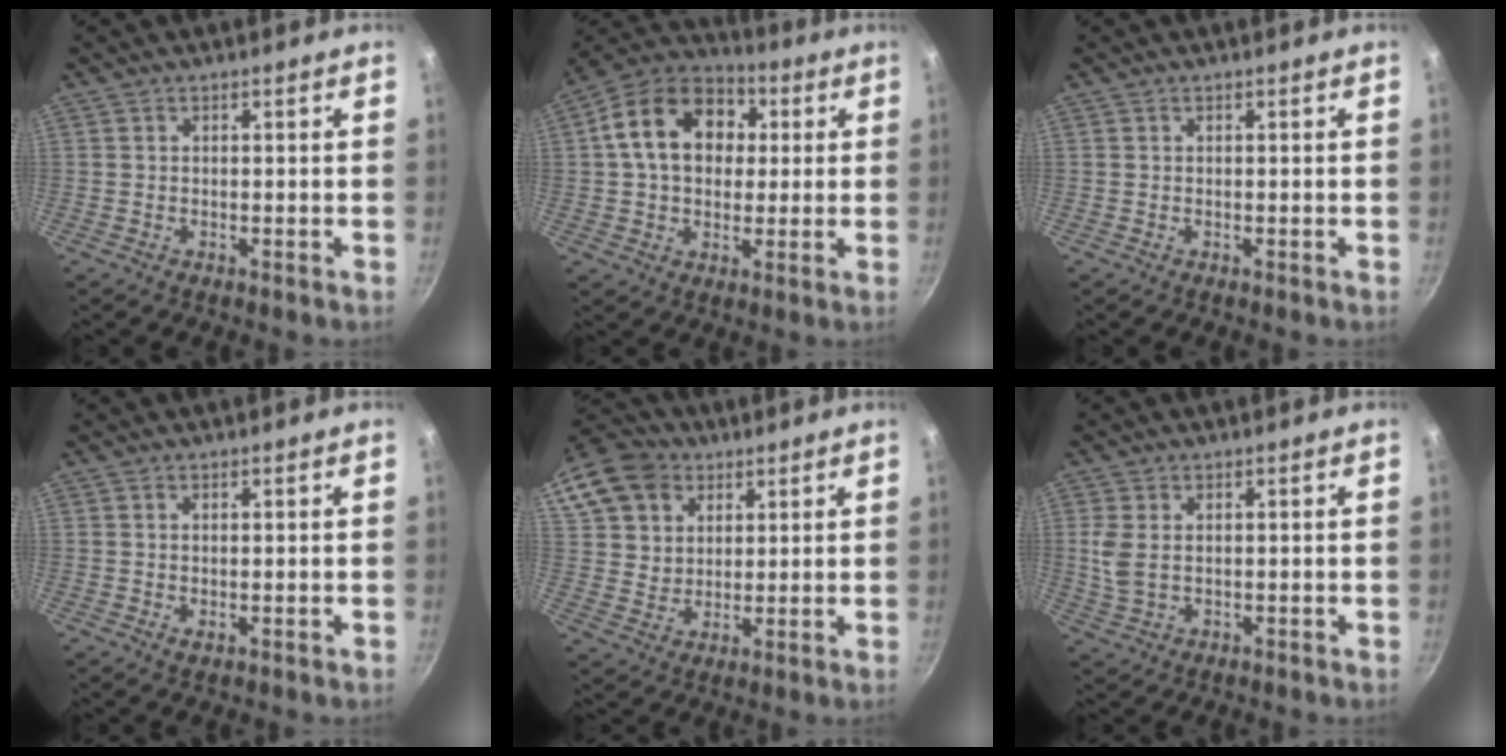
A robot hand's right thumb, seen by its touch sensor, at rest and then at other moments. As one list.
[{"total": 16.7, "force": [3.1, 12.5, 10.7], "torque": [-0.154, 0.027, 0.035]}, {"total": 0.0}, {"total": 1.0, "force": [0.1, 0.4, 0.9], "torque": [-0.015, -0.004, 0.002]}, {"total": 15.8, "force": [7.5, 12.2, 6.7], "torque": [-0.127, 0.011, 0.139]}, {"total": 4.5, "force": [0.7, 2.8, 3.5], "torque": [-0.075, -0.004, 0.019]}]